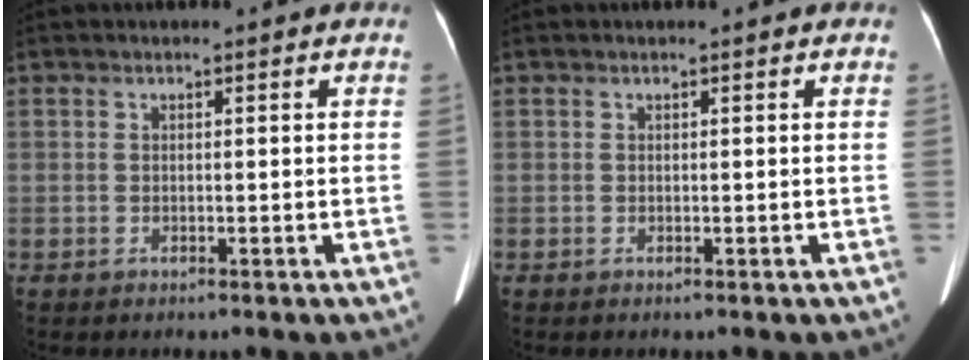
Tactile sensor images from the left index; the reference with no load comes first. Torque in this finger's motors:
{"motor_torque": [0.00, 0.00, -0.01, 0.00]}